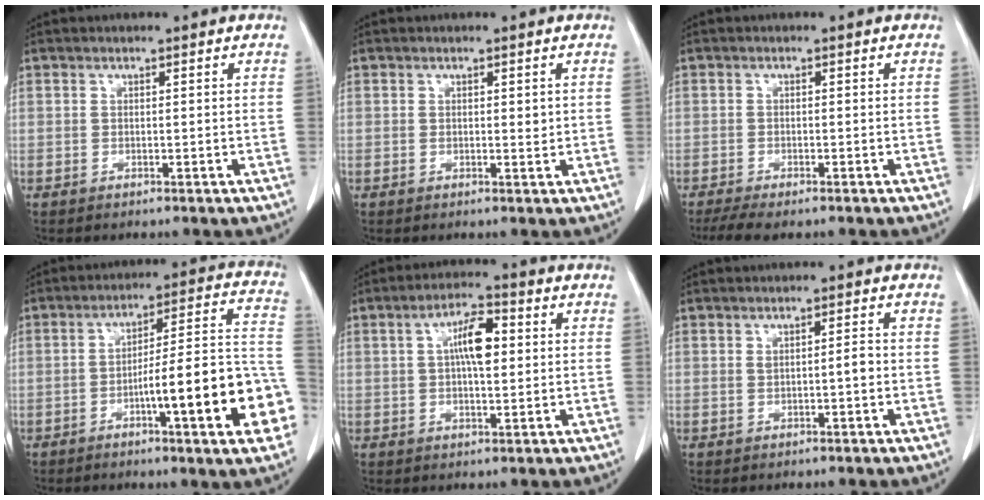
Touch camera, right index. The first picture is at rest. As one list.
[{"total": 1.2, "force": [0.3, 0.5, 1.0], "torque": [-0.016, -0.004, 0.006]}, {"total": 4.4, "force": [-3.4, 0.8, 2.7], "torque": [-0.044, -0.011, -0.054]}, {"total": 18.0, "force": [-6.1, 1.8, 16.9], "torque": [-0.166, 0.029, -0.078]}, {"total": 6.7, "force": [1.2, 2.0, 6.3], "torque": [-0.114, 0.012, 0.019]}, {"total": 1.7, "force": [0.0, 0.3, 1.7], "torque": [-0.029, 0.001, 0.001]}]